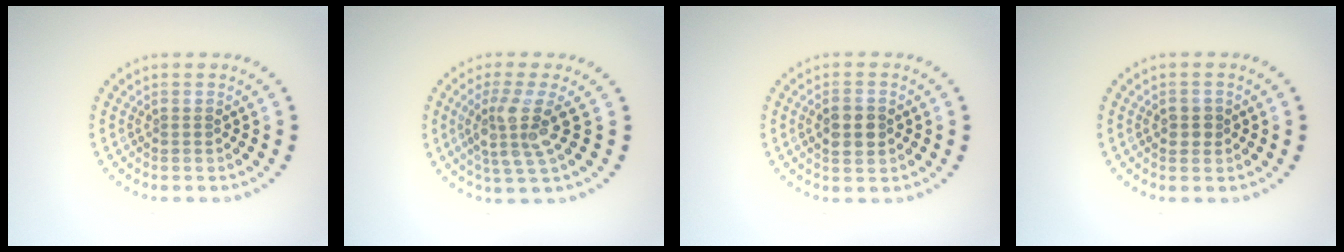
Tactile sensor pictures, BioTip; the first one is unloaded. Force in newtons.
{"total": 3.7, "press": 2.9, "slide": 2.3}
{"total": 2.7, "press": 2.7, "slide": 0.1}
{"total": 1.6, "press": 1.6, "slide": 0.3}